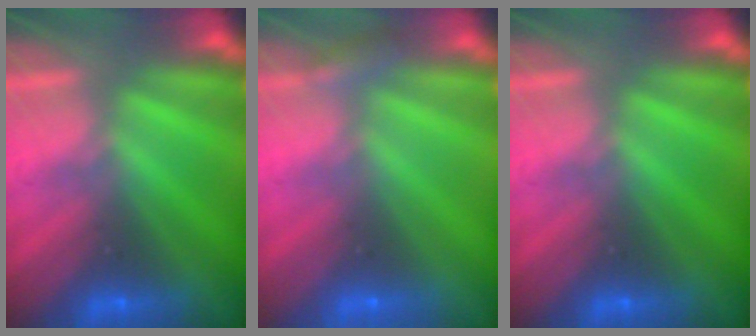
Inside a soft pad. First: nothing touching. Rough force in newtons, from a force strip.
{"total": 2.3}
{"total": 0.0}